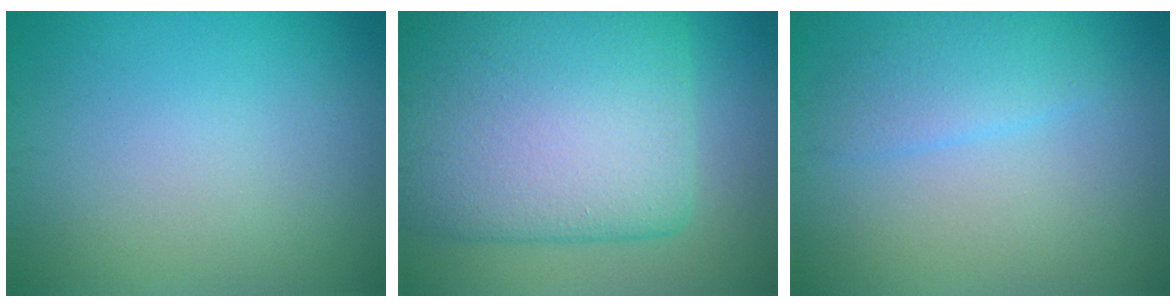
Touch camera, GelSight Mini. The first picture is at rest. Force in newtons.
{"total": 13.8, "press": 13.8, "slide": 0.9}
{"total": 2.3, "press": 2.3, "slide": 0.0}